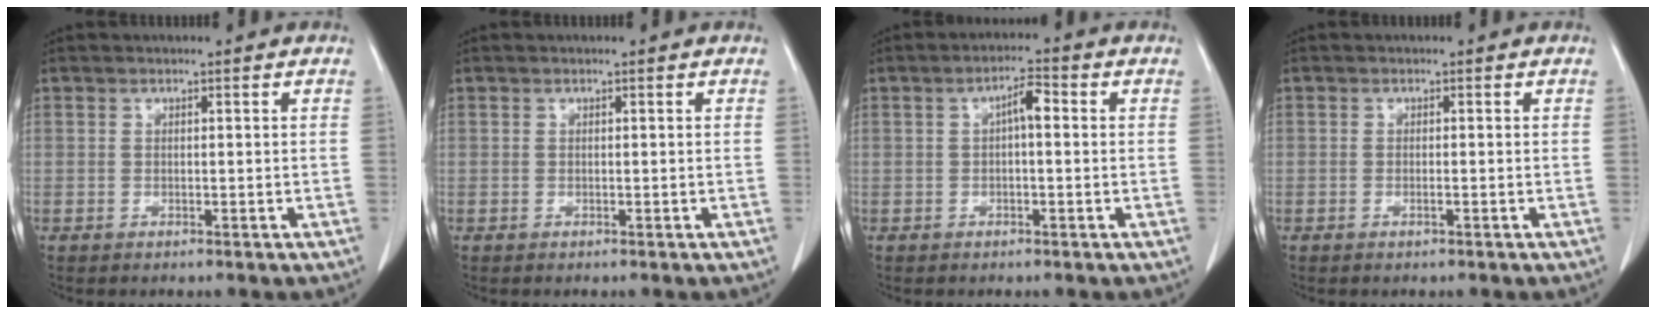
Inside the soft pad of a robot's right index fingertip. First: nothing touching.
{"total": 0.0}
{"total": 4.0, "force": [0.5, 1.4, 3.7], "torque": [-0.061, 0.019, 0.005]}
{"total": 0.6, "force": [-0.3, 0.0, 0.5], "torque": [-0.013, -0.001, -0.002]}